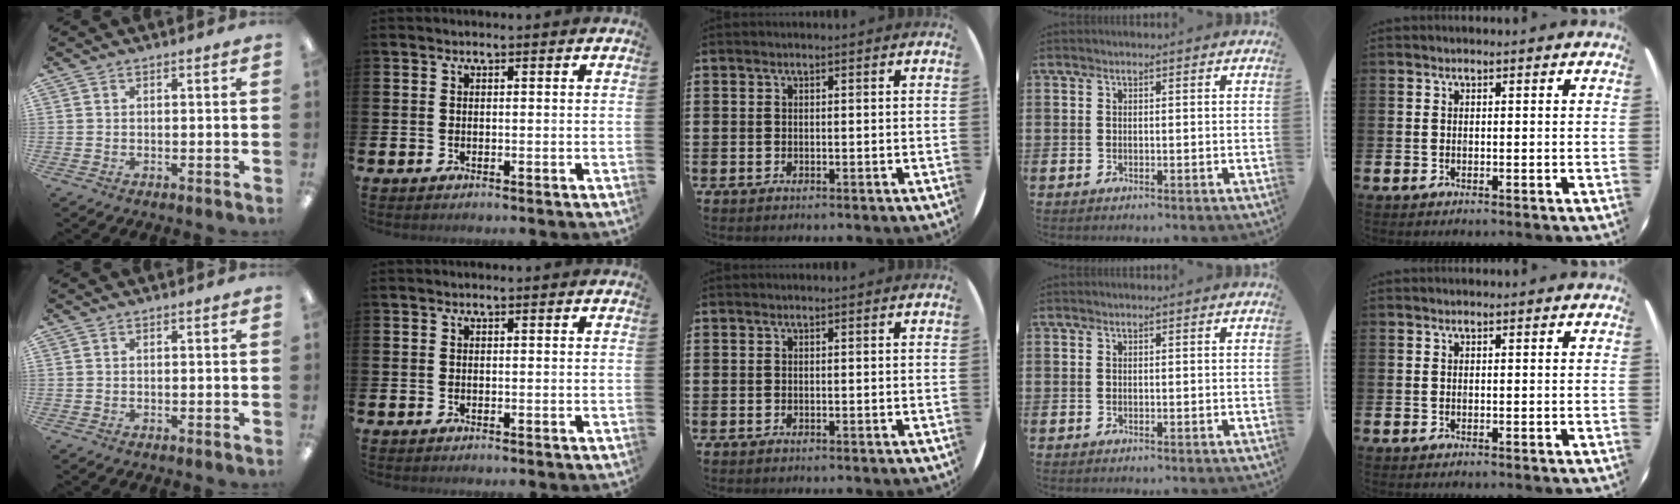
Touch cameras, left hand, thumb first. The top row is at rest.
{}